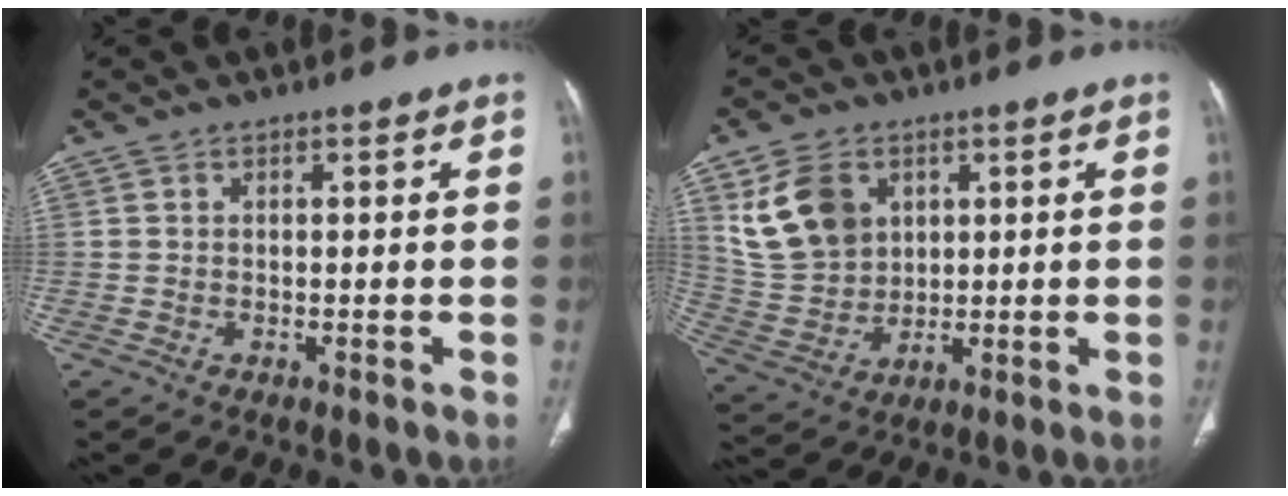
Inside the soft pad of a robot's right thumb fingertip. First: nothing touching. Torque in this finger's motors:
{"motor_torque": [0.75, 0.86, 0.31, -0.21, 0.11]}